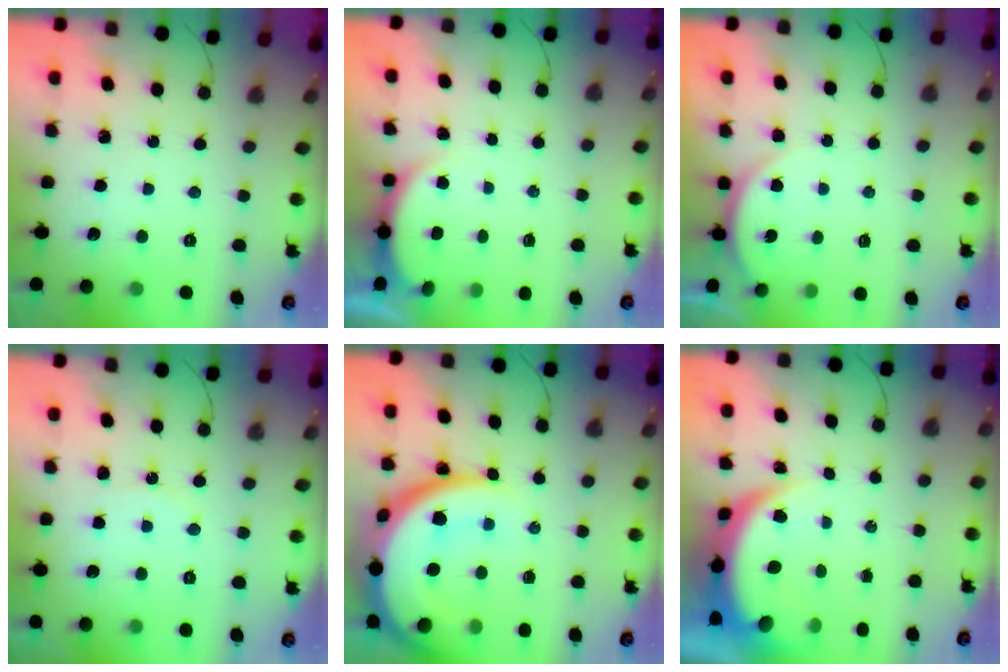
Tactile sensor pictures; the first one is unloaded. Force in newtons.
{"total": 2.6, "press": 2.6, "slide": 0.6}
{"total": 3.9, "press": 3.9, "slide": 0.6}
{"total": 5.1, "press": 5.0, "slide": 0.4}
{"total": 21.9, "press": 21.9, "slide": 1.6}
{"total": 8.4, "press": 8.3, "slide": 1.0}